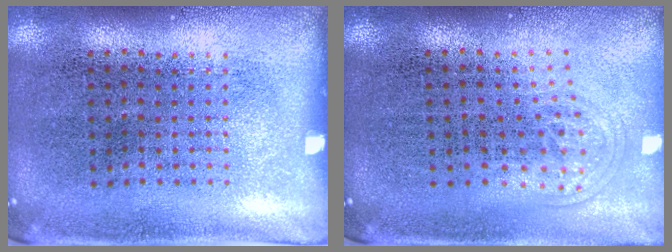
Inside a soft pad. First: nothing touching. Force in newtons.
{"total": 1.0, "press": 0.6, "slide": 0.7}